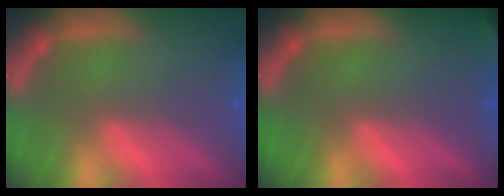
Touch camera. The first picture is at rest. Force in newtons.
{"total": 1.9}